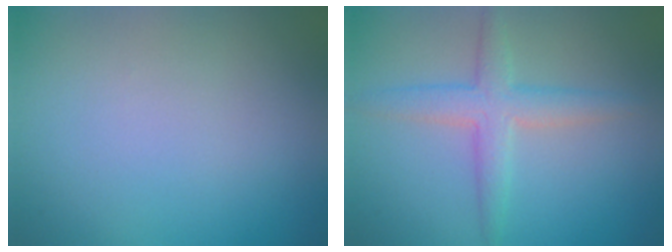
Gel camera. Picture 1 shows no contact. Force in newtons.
{"total": 3.3, "press": 3.3, "slide": 0.1}